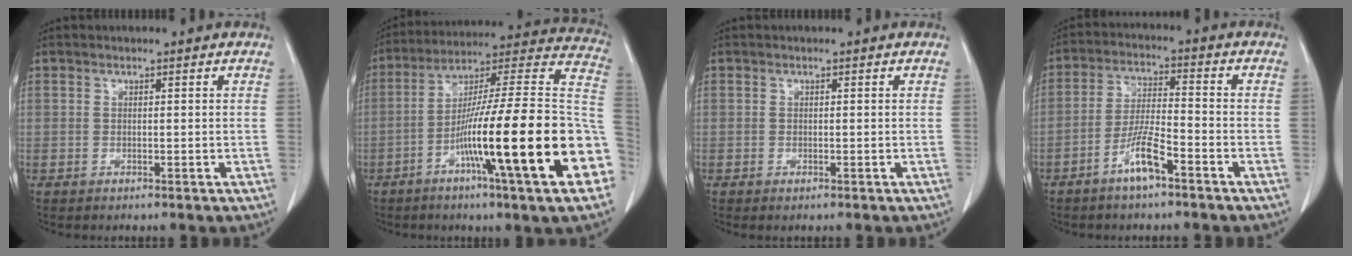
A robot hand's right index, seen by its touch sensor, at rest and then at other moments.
{"total": 27.1, "force": [-8.5, 0.9, 25.7], "torque": [-0.310, -0.005, -0.146]}
{"total": 0.6, "force": [-0.4, 0.1, 0.5], "torque": [-0.010, -0.002, -0.002]}
{"total": 6.8, "force": [-4.2, 0.8, 5.3], "torque": [-0.111, 0.000, -0.077]}